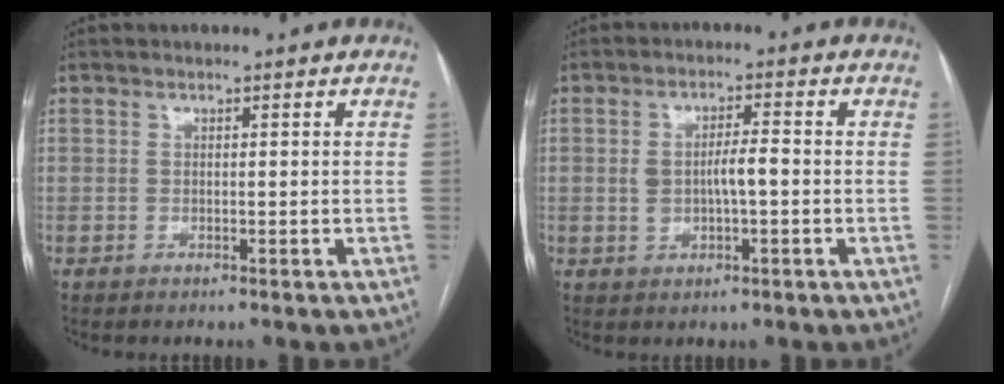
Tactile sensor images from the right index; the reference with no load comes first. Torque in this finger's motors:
{"motor_torque": [0.16, -0.04, 0.12, 0.06]}